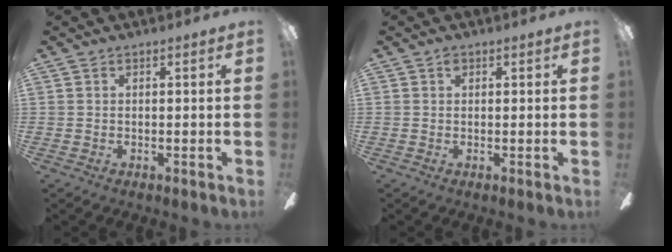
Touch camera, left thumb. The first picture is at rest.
{"total": 1.2, "force": [0.6, 0.8, 0.7], "torque": [-0.008, 0.001, 0.008]}